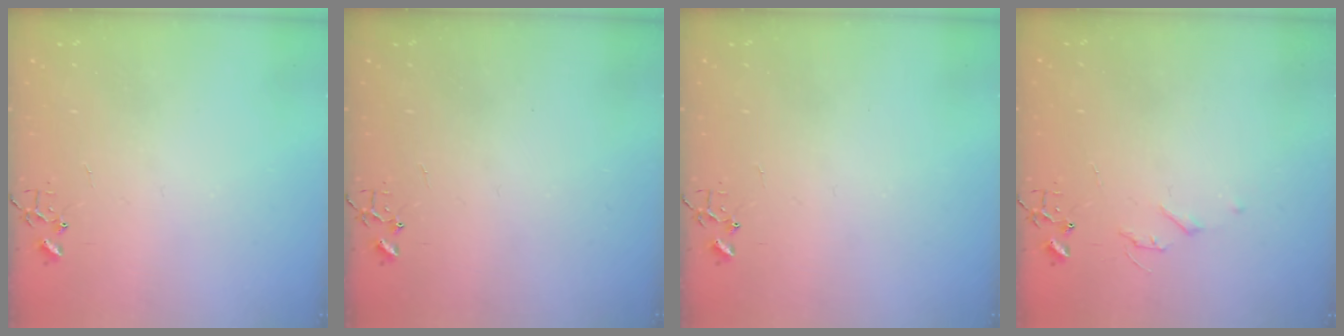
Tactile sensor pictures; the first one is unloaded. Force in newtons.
{"total": 0.0}
{"total": 0.0}
{"total": 5.0, "press": 5.0, "slide": 0.7}